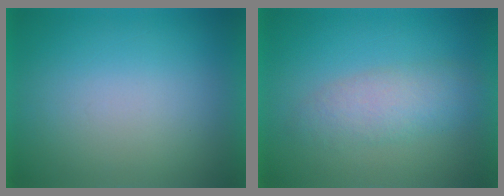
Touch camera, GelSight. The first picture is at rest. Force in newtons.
{"total": 3.2}